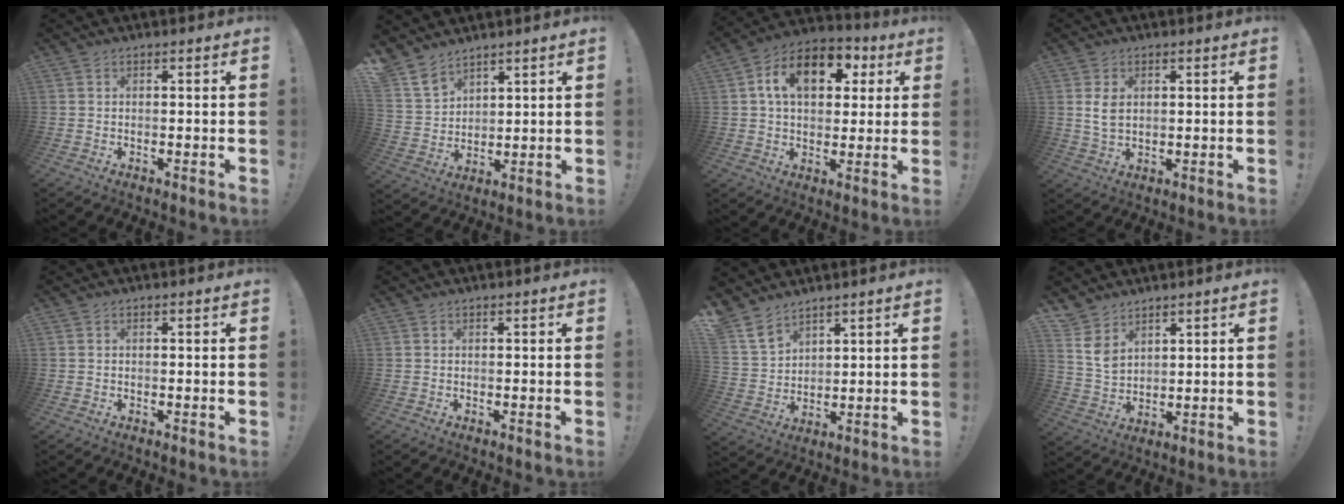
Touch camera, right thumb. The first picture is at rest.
{"total": 8.4, "force": [6.9, 4.1, 2.3], "torque": [-0.055, -0.044, 0.139]}
{"total": 15.0, "force": [4.5, 9.9, 10.3], "torque": [-0.161, 0.004, 0.082]}
{"total": 5.0, "force": [1.3, 3.2, 3.6], "torque": [-0.061, -0.009, 0.019]}
{"total": 0.0}
{"total": 0.0}
{"total": 8.5, "force": [6.9, 4.1, 2.7], "torque": [-0.067, -0.040, 0.141]}
{"total": 6.8, "force": [4.6, 4.4, 2.4], "torque": [-0.047, -0.028, 0.092]}